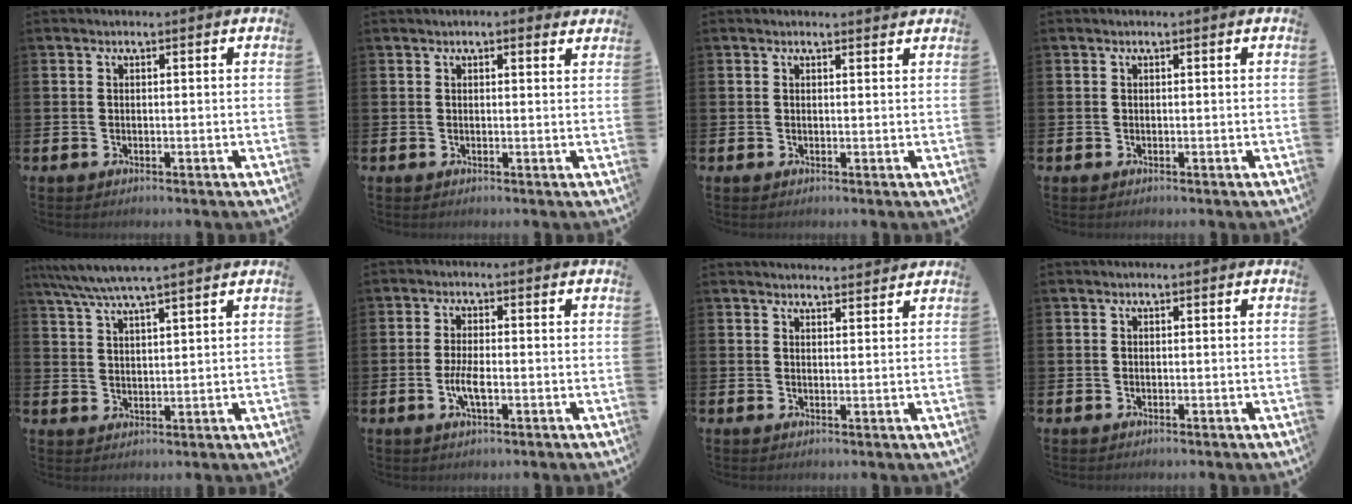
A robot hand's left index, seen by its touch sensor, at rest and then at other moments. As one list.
[{"total": 1.2, "force": [1.1, 0.3, 0.3], "torque": [0.005, -0.003, 0.018]}, {"total": 0.8, "force": [0.7, 0.2, 0.1], "torque": [0.010, -0.002, 0.011]}, {"total": 0.0}, {"total": 5.7, "force": [5.2, -0.1, 2.2], "torque": [-0.059, -0.020, 0.093]}, {"total": 3.5, "force": [-0.9, 1.1, 3.2], "torque": [-0.047, -0.006, -0.022]}, {"total": 2.6, "force": [2.6, 0.2, -0.1], "torque": [0.009, -0.019, 0.044]}, {"total": 0.0}]